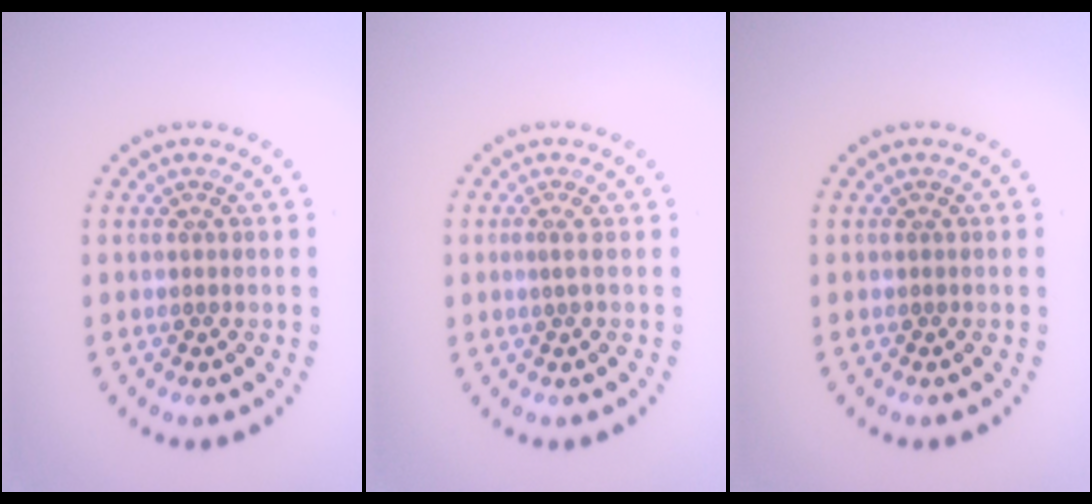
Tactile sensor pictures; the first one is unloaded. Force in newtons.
{"total": 0.5, "press": 0.0, "slide": 0.5}
{"total": 0.0}